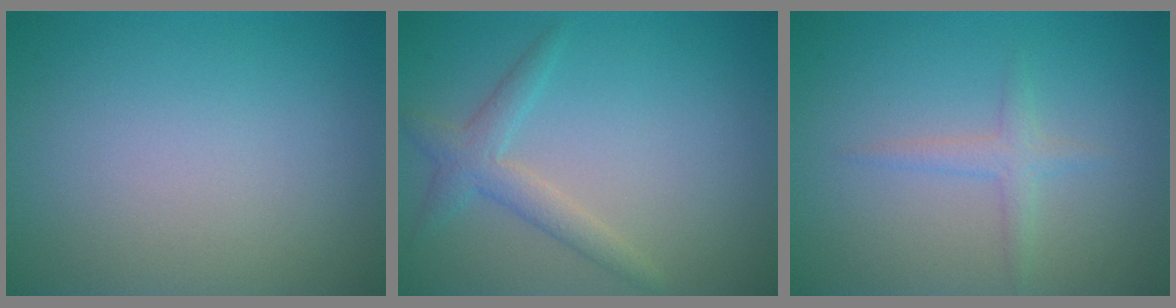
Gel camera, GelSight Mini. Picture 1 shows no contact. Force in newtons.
{"total": 2.4, "press": 2.4, "slide": 0.2}
{"total": 1.5, "press": 1.5, "slide": 0.1}